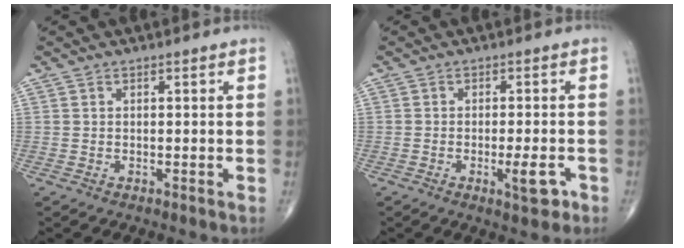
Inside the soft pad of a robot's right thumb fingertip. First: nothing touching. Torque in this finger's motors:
{"motor_torque": [3.00, 2.01, 1.82, -0.95, 0.58]}